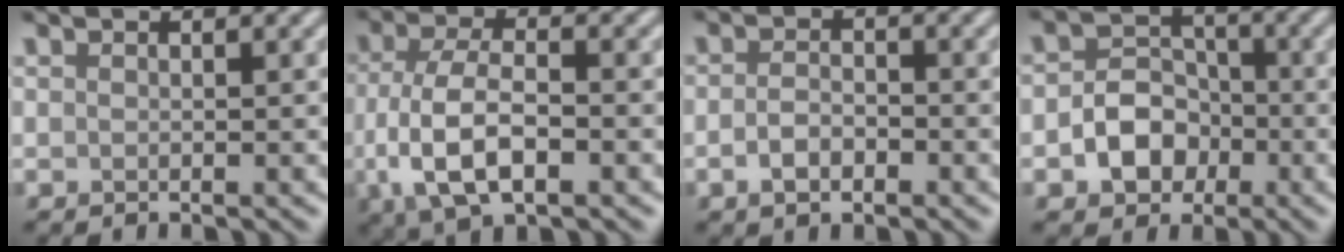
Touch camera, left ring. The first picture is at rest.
{"total": 6.7, "force": [-2.0, 3.1, 5.6], "torque": [-0.114, -0.003, -0.042]}
{"total": 2.2, "force": [-0.9, 1.2, 1.6], "torque": [-0.030, 0.000, -0.021]}
{"total": 4.5, "force": [-1.4, 3.5, 2.4], "torque": [-0.026, 0.001, -0.027]}